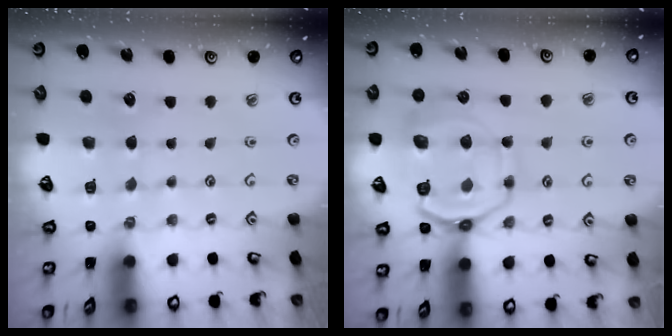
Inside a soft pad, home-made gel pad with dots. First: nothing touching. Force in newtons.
{"total": 12.6, "press": 12.5, "slide": 1.4}